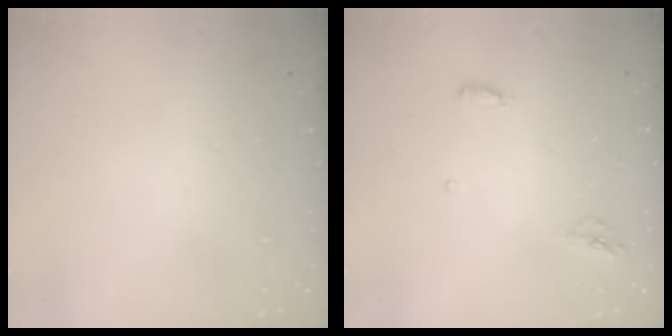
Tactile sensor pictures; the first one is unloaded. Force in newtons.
{"total": 5.4, "press": 5.3, "slide": 1.1}